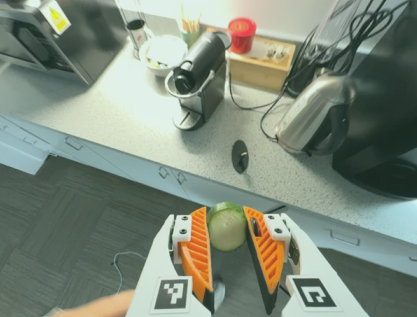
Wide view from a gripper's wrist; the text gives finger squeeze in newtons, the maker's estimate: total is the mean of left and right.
{"total": 9.3, "left": 8.9, "right": 9.8}